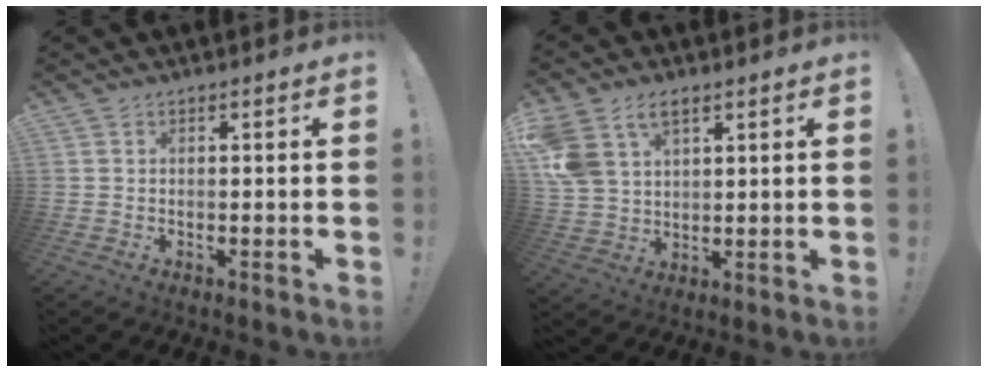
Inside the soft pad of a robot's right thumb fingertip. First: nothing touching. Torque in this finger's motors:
{"motor_torque": [0.46, 0.87, 1.12, 0.39, 0.12]}